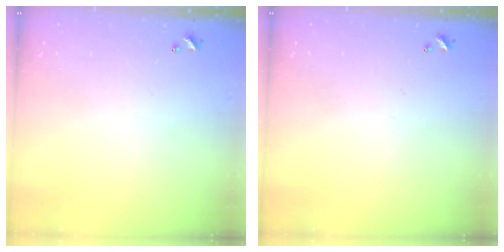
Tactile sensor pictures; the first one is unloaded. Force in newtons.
{"total": 0.0}